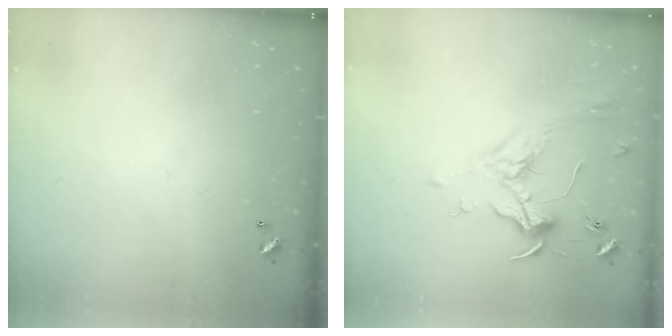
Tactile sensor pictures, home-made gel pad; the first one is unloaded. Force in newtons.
{"total": 1.9, "press": 1.7, "slide": 0.8}